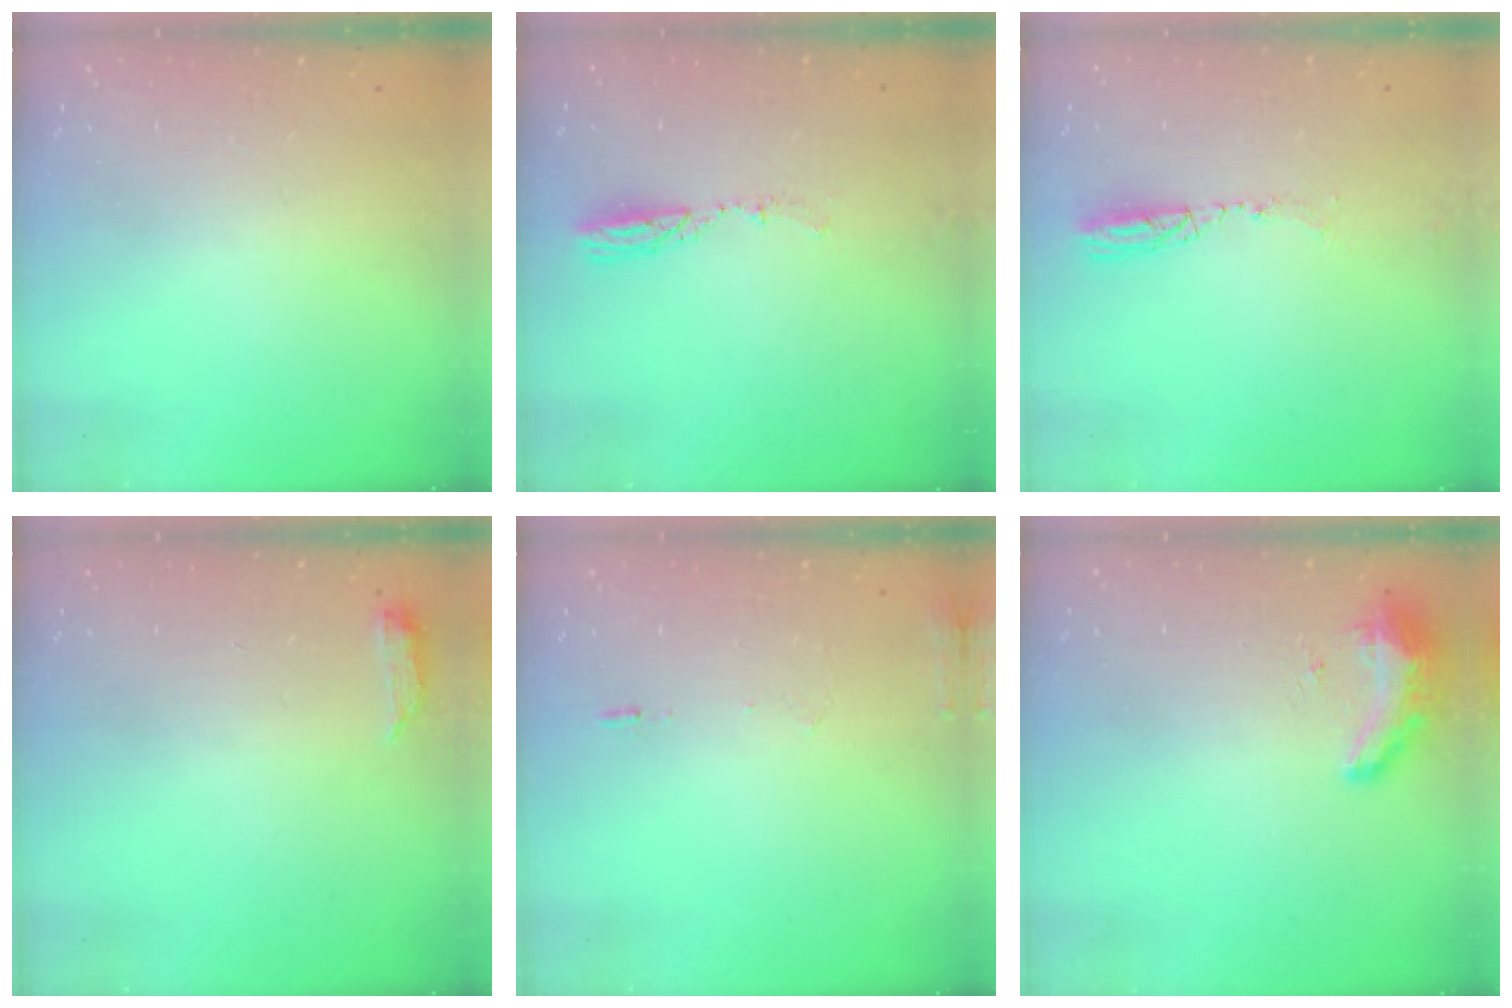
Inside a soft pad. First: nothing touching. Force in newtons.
{"total": 4.5, "press": 4.3, "slide": 1.0}
{"total": 5.0, "press": 4.9, "slide": 0.9}
{"total": 3.5, "press": 3.5, "slide": 0.6}
{"total": 6.4, "press": 6.2, "slide": 1.5}
{"total": 16.1, "press": 10.6, "slide": 12.1}